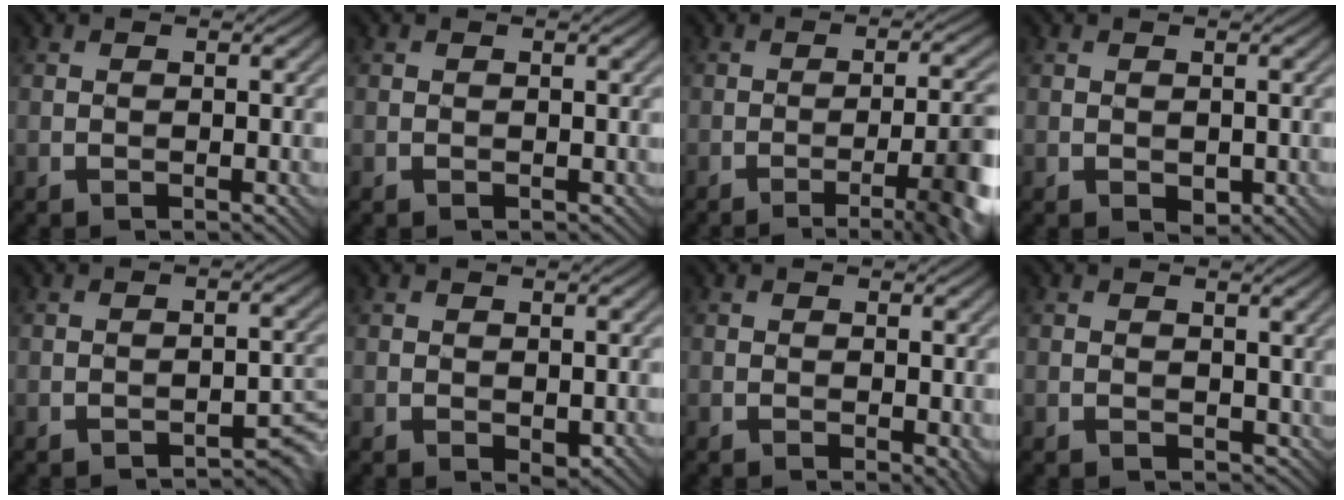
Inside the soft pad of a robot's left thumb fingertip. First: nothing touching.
{"total": 0.0}
{"total": 9.2, "force": [-3.7, 2.1, 8.1], "torque": [-0.101, 0.002, -0.049]}
{"total": 1.0, "force": [-0.1, 0.8, 0.7], "torque": [-0.017, -0.004, 0.002]}
{"total": 2.3, "force": [-1.9, 0.6, 1.1], "torque": [-0.016, 0.006, -0.024]}
{"total": 1.1, "force": [0.2, 0.7, 0.8], "torque": [-0.017, -0.005, 0.006]}
{"total": 1.7, "force": [0.0, 1.0, 1.4], "torque": [-0.019, -0.002, 0.002]}
{"total": 2.9, "force": [0.7, 2.2, 1.7], "torque": [-0.035, -0.006, 0.014]}